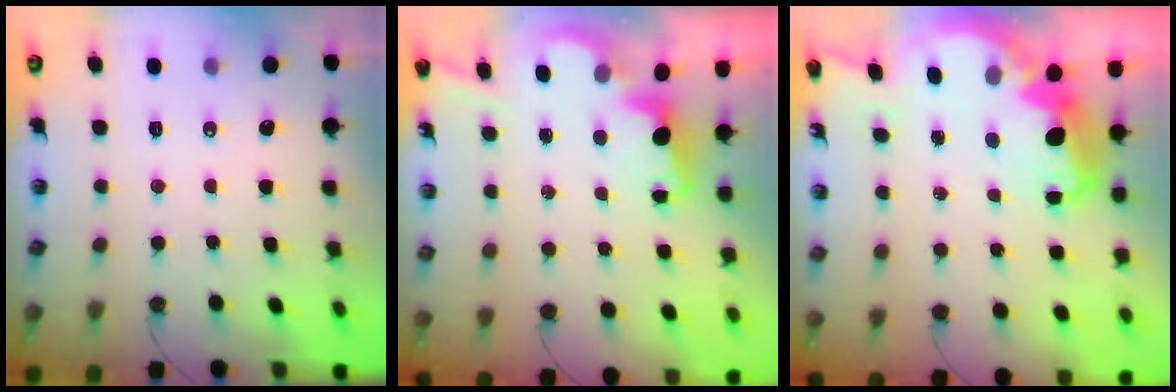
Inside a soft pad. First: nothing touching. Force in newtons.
{"total": 3.6, "press": 3.5, "slide": 0.7}
{"total": 8.2, "press": 8.2, "slide": 0.5}